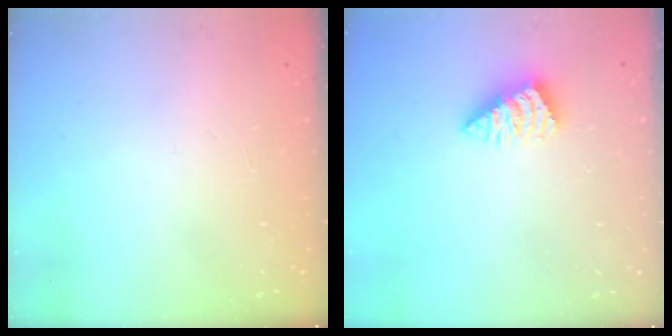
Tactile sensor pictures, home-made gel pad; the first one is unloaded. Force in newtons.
{"total": 2.8, "press": 2.7, "slide": 0.5}